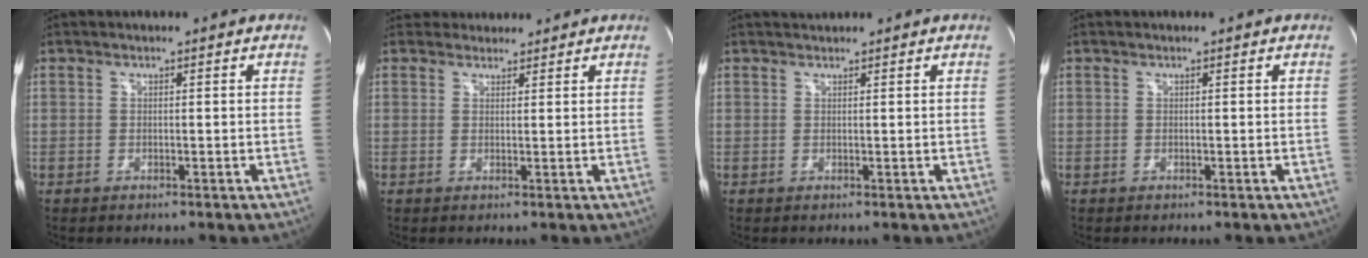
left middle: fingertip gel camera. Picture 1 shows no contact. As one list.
[{"total": 3.1, "force": [2.8, 1.1, -0.3], "torque": [0.007, 0.019, 0.041]}, {"total": 1.1, "force": [1.0, 0.1, 0.1], "torque": [-0.009, 0.013, 0.022]}, {"total": 0.0}]